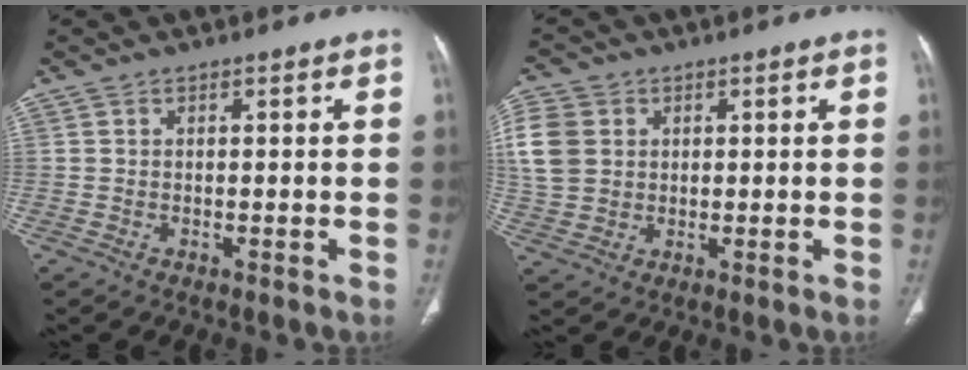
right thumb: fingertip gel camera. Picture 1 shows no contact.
{"total": 12.9, "force": [2.8, 10.7, 6.7], "torque": [-0.165, 0.011, 0.056]}